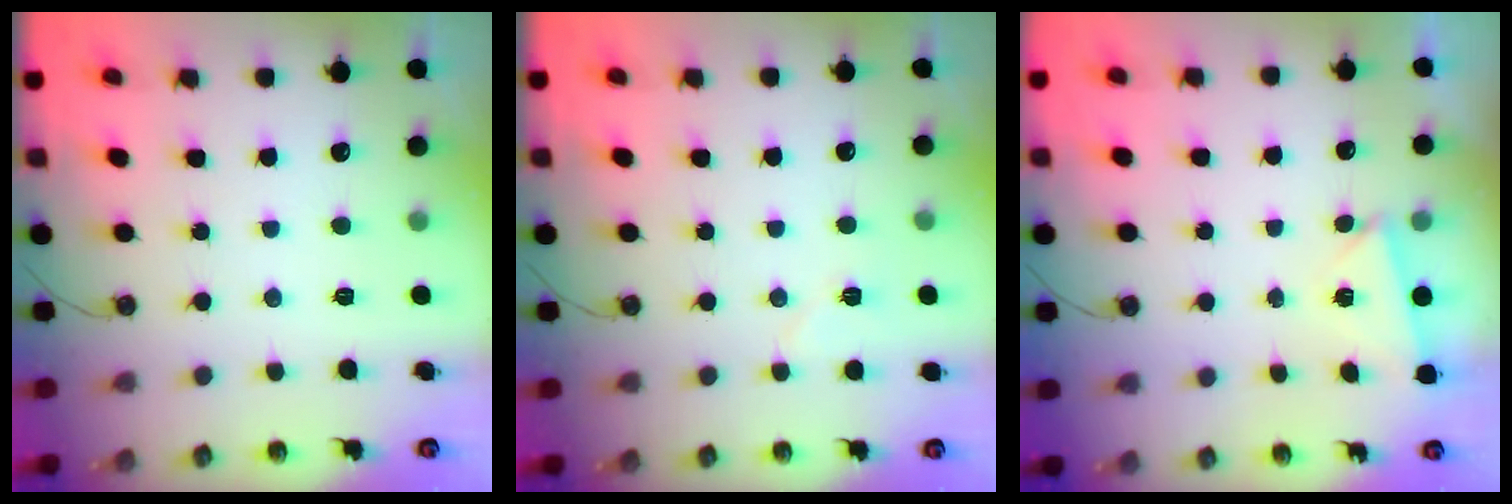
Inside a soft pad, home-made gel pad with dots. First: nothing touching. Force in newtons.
{"total": 5.0, "press": 4.8, "slide": 1.6}
{"total": 2.2, "press": 2.2, "slide": 0.2}